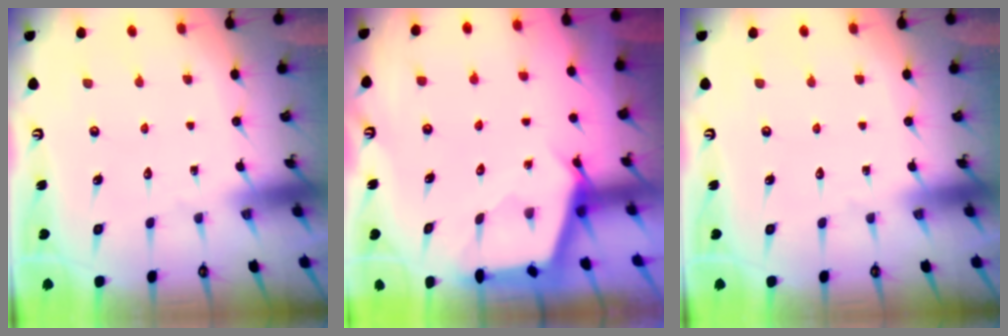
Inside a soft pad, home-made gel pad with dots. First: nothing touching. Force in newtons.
{"total": 2.6, "press": 2.6, "slide": 0.3}
{"total": 0.0}